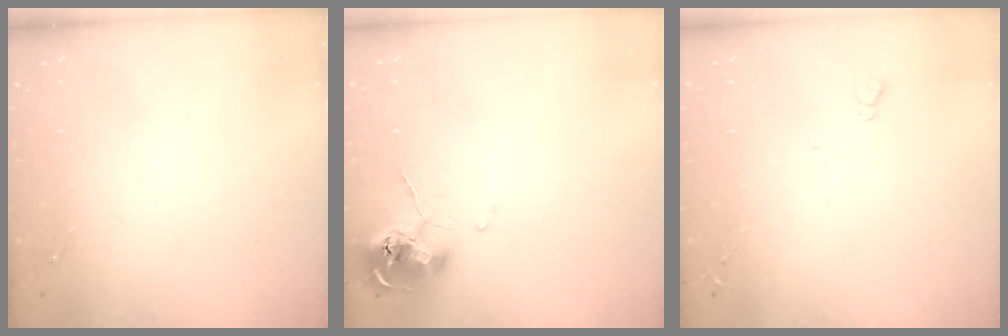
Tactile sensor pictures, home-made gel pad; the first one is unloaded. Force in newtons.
{"total": 10.0, "press": 9.9, "slide": 1.4}
{"total": 5.8, "press": 5.8, "slide": 0.8}